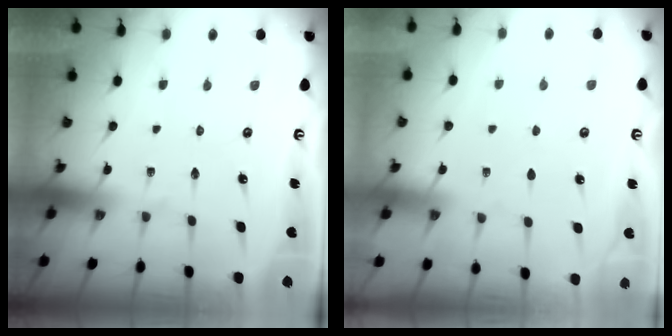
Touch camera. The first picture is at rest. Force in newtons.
{"total": 3.0, "press": 3.0, "slide": 0.4}